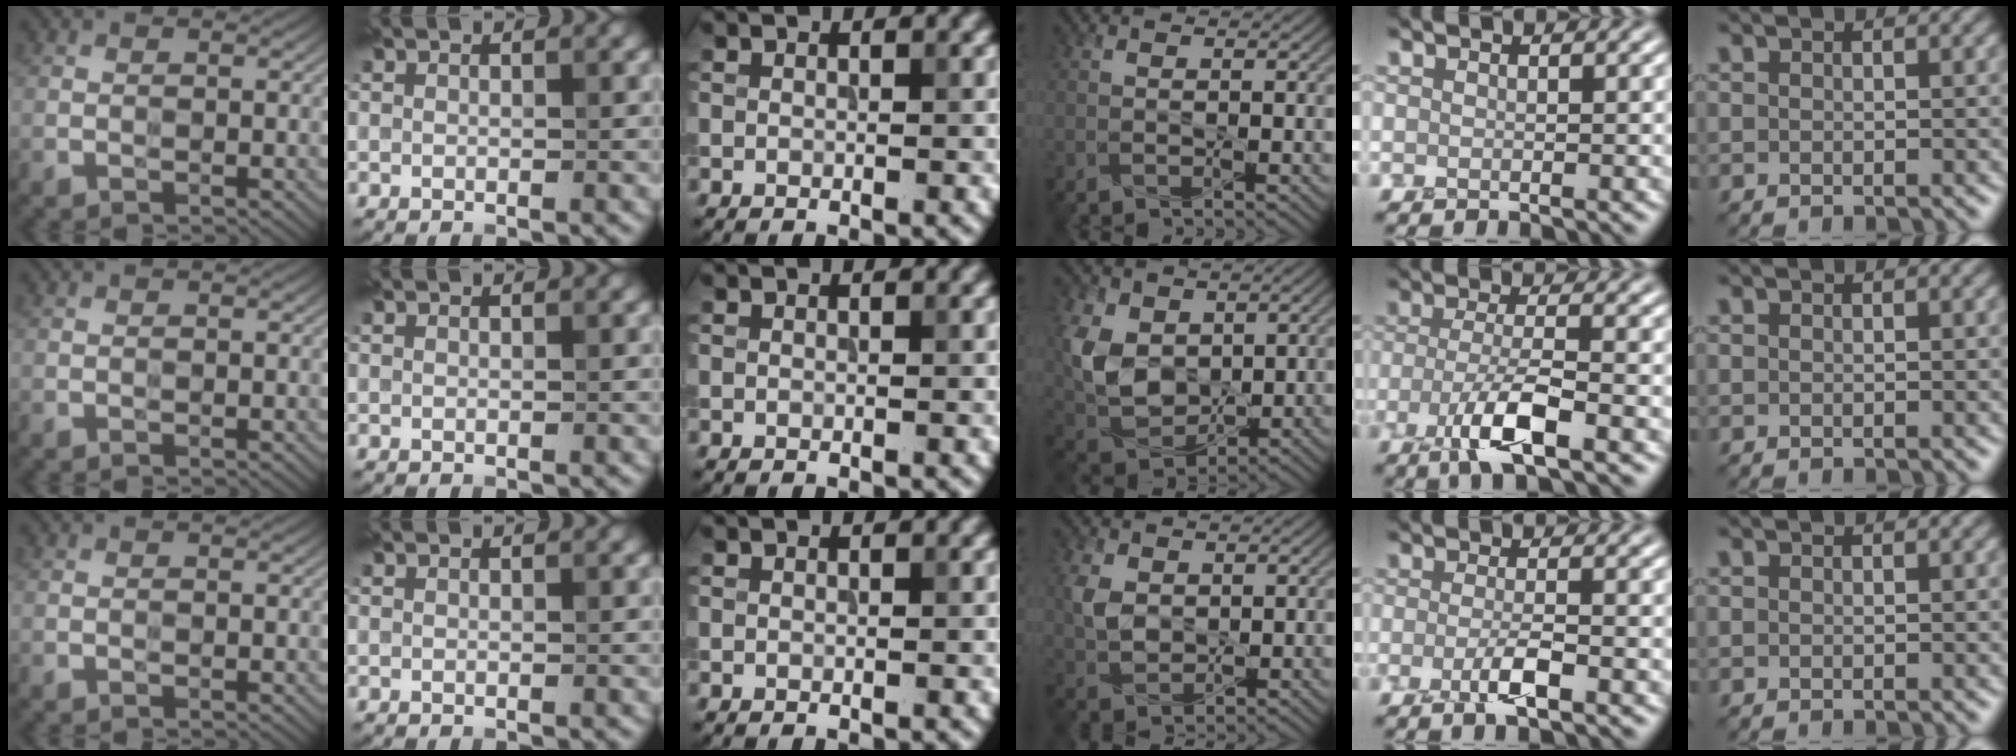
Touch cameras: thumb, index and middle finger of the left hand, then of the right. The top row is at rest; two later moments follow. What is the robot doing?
{"motion": "squeeze", "object": "tweezer"}